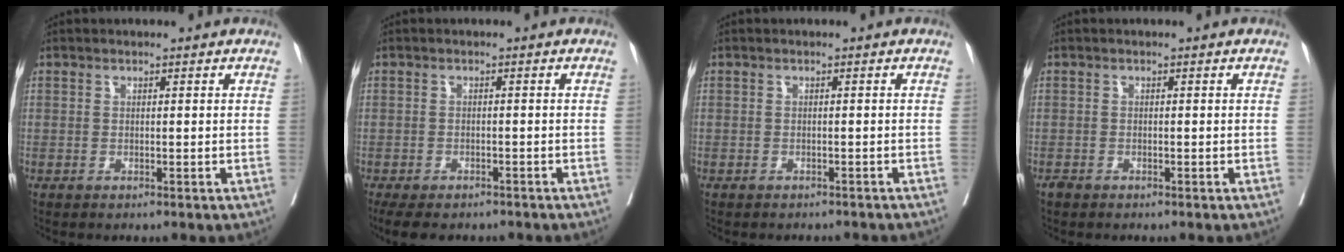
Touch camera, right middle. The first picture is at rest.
{"total": 9.8, "force": [-8.0, 3.8, 4.3], "torque": [-0.078, -0.010, -0.106]}
{"total": 4.1, "force": [-3.8, 1.2, 0.9], "torque": [-0.013, -0.005, -0.043]}
{"total": 0.7, "force": [-0.6, 0.2, 0.2], "torque": [-0.011, -0.002, -0.014]}